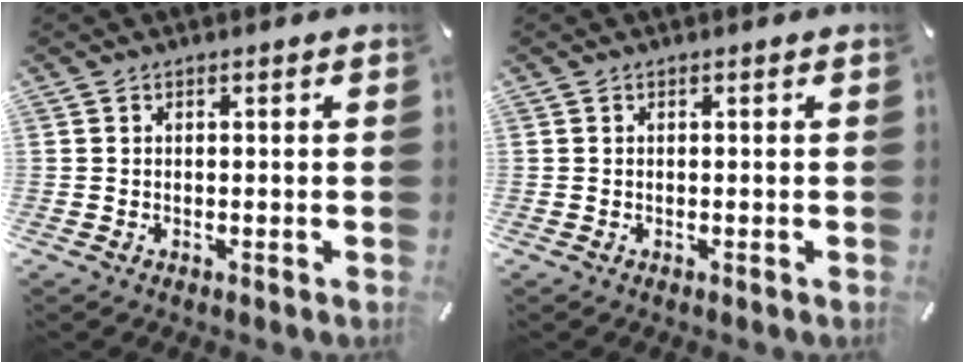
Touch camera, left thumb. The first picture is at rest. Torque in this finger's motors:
{"motor_torque": [-0.17, 0.23, -0.07, -0.04, 0.00]}